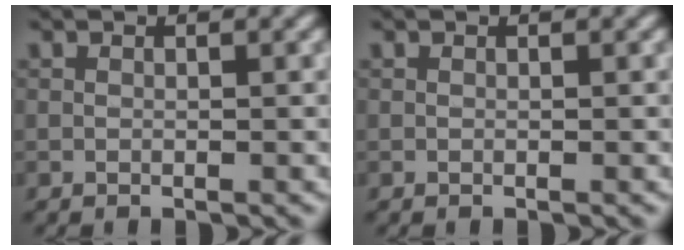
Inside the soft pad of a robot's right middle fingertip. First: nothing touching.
{"total": 0.0}